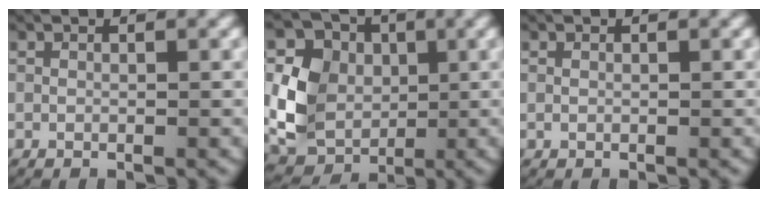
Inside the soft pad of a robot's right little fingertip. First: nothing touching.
{"total": 6.6, "force": [0.1, 5.5, 3.7], "torque": [-0.073, -0.013, 0.000]}
{"total": 0.0}